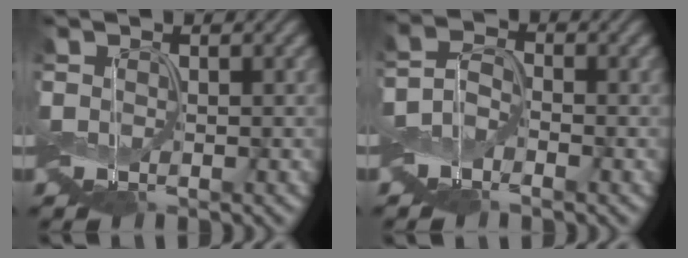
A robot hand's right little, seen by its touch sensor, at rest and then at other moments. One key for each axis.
{"total": 1.8, "fx": -1.4, "fy": 0.7, "fz": 0.8, "tx": -0.008, "ty": 0.005, "tz": -0.038}